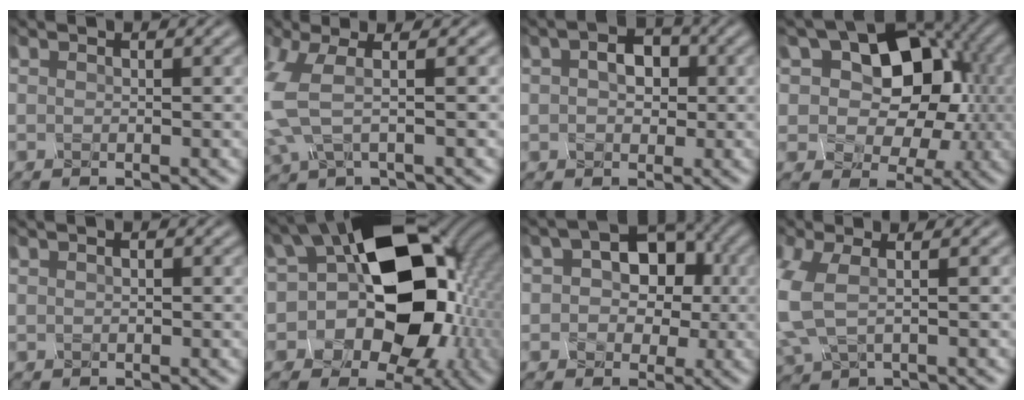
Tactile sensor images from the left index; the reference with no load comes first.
{"total": 5.2, "force": [-0.6, 2.1, 4.7], "torque": [-0.130, 0.001, -0.018]}
{"total": 3.5, "force": [0.0, 2.6, 2.3], "torque": [-0.040, 0.007, -0.012]}
{"total": 11.6, "force": [1.5, 8.3, 7.9], "torque": [-0.097, 0.013, 0.000]}
{"total": 0.5, "force": [0.1, 0.4, 0.3], "torque": [-0.003, 0.000, 0.003]}
{"total": 17.9, "force": [-0.2, 12.1, 13.2], "torque": [-0.165, -0.004, -0.005]}
{"total": 7.6, "force": [0.6, 5.5, 5.2], "torque": [-0.061, 0.012, -0.007]}
{"total": 4.9, "force": [-0.5, 2.6, 4.2], "torque": [-0.118, -0.002, -0.012]}